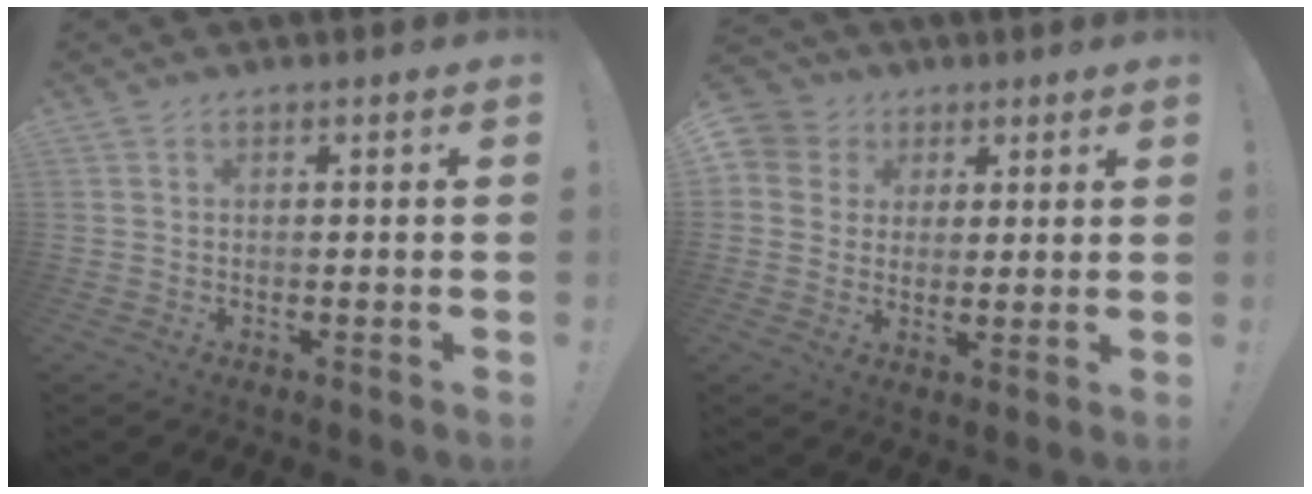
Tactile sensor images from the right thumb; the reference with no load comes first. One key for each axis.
{"total": 7.3, "fx": 2.4, "fy": 6.6, "fz": 1.9, "tx": -0.035, "ty": -0.010, "tz": 0.051}